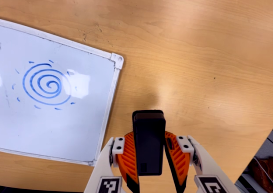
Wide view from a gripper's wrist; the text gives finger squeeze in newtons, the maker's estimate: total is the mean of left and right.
{"total": 7.2, "left": 5.6, "right": 8.8}